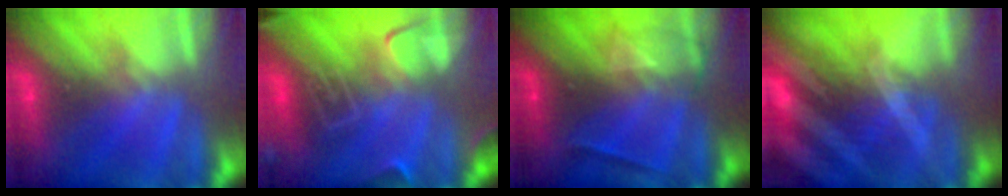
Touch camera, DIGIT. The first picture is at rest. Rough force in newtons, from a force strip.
{"total": 7.6}
{"total": 2.2}
{"total": 9.6}